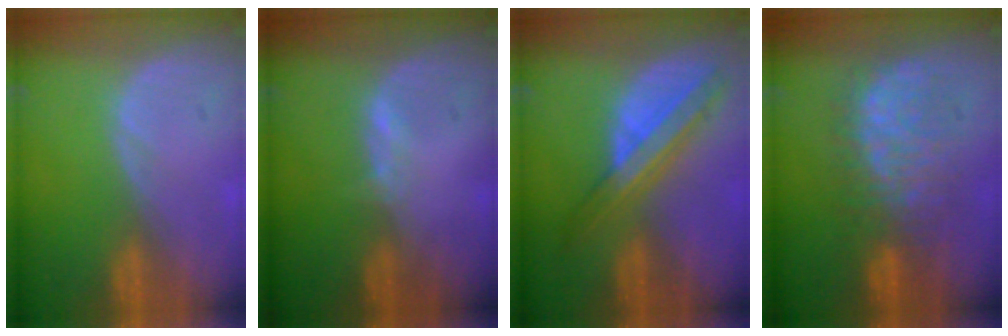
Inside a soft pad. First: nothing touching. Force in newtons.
{"total": 1.1, "press": 1.1, "slide": 0.3}
{"total": 8.2, "press": 6.9, "slide": 4.4}
{"total": 8.8, "press": 8.8, "slide": 0.6}